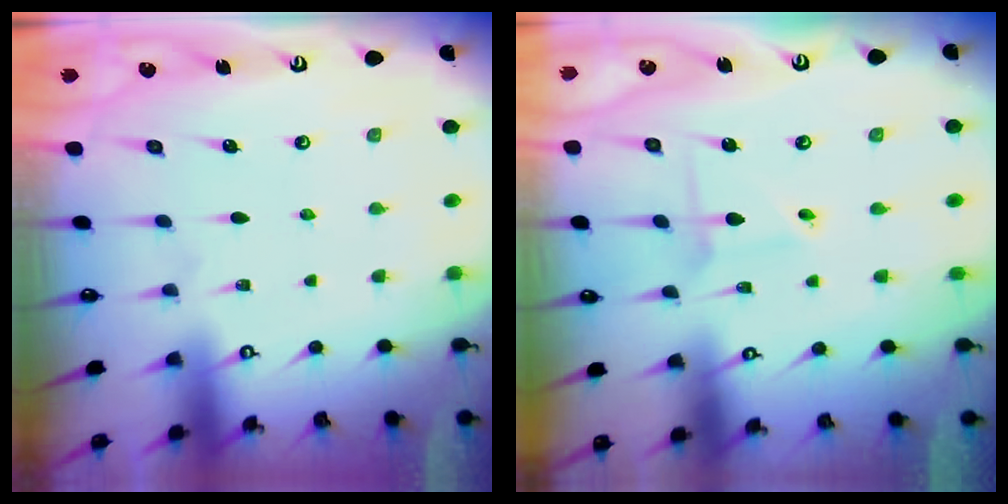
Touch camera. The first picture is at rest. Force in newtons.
{"total": 2.2, "press": 2.2, "slide": 0.1}